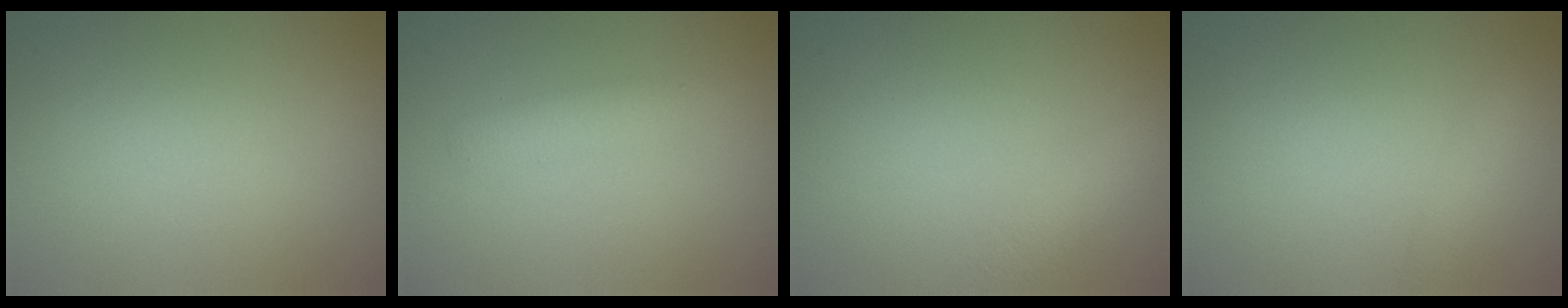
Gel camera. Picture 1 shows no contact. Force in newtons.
{"total": 1.4, "press": 1.4, "slide": 0.1}
{"total": 2.5, "press": 2.5, "slide": 0.1}
{"total": 1.3, "press": 1.3, "slide": 0.0}